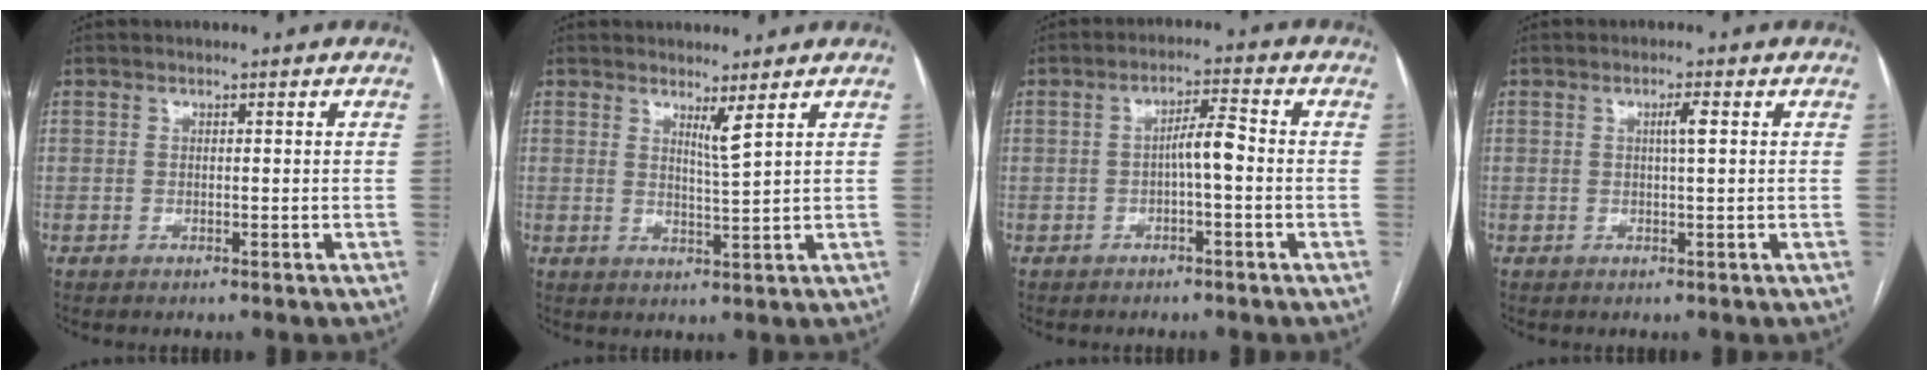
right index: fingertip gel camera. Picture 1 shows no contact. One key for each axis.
{"total": 2.6, "fx": 1.7, "fy": -0.8, "fz": 1.7, "tx": -0.032, "ty": -0.019, "tz": 0.034}
{"total": 4.0, "fx": -0.6, "fy": 0.6, "fz": 3.9, "tx": -0.061, "ty": 0.013, "tz": -0.008}
{"total": 2.1, "fx": 0.5, "fy": -0.2, "fz": 2.0, "tx": -0.036, "ty": 0.001, "tz": 0.008}